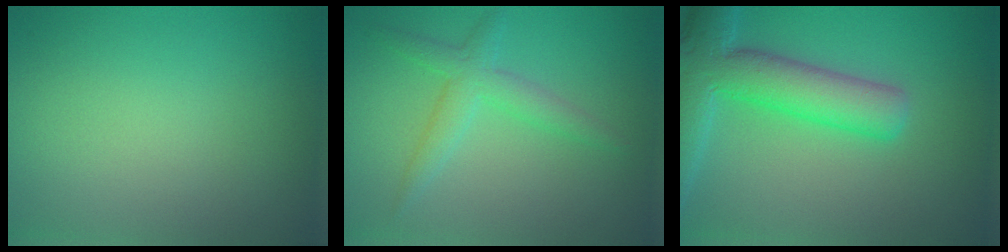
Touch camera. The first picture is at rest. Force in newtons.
{"total": 2.8, "press": 2.8, "slide": 0.1}
{"total": 8.1, "press": 8.1, "slide": 0.4}